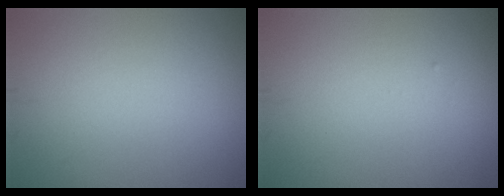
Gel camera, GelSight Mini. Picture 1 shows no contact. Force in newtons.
{"total": 0.0}